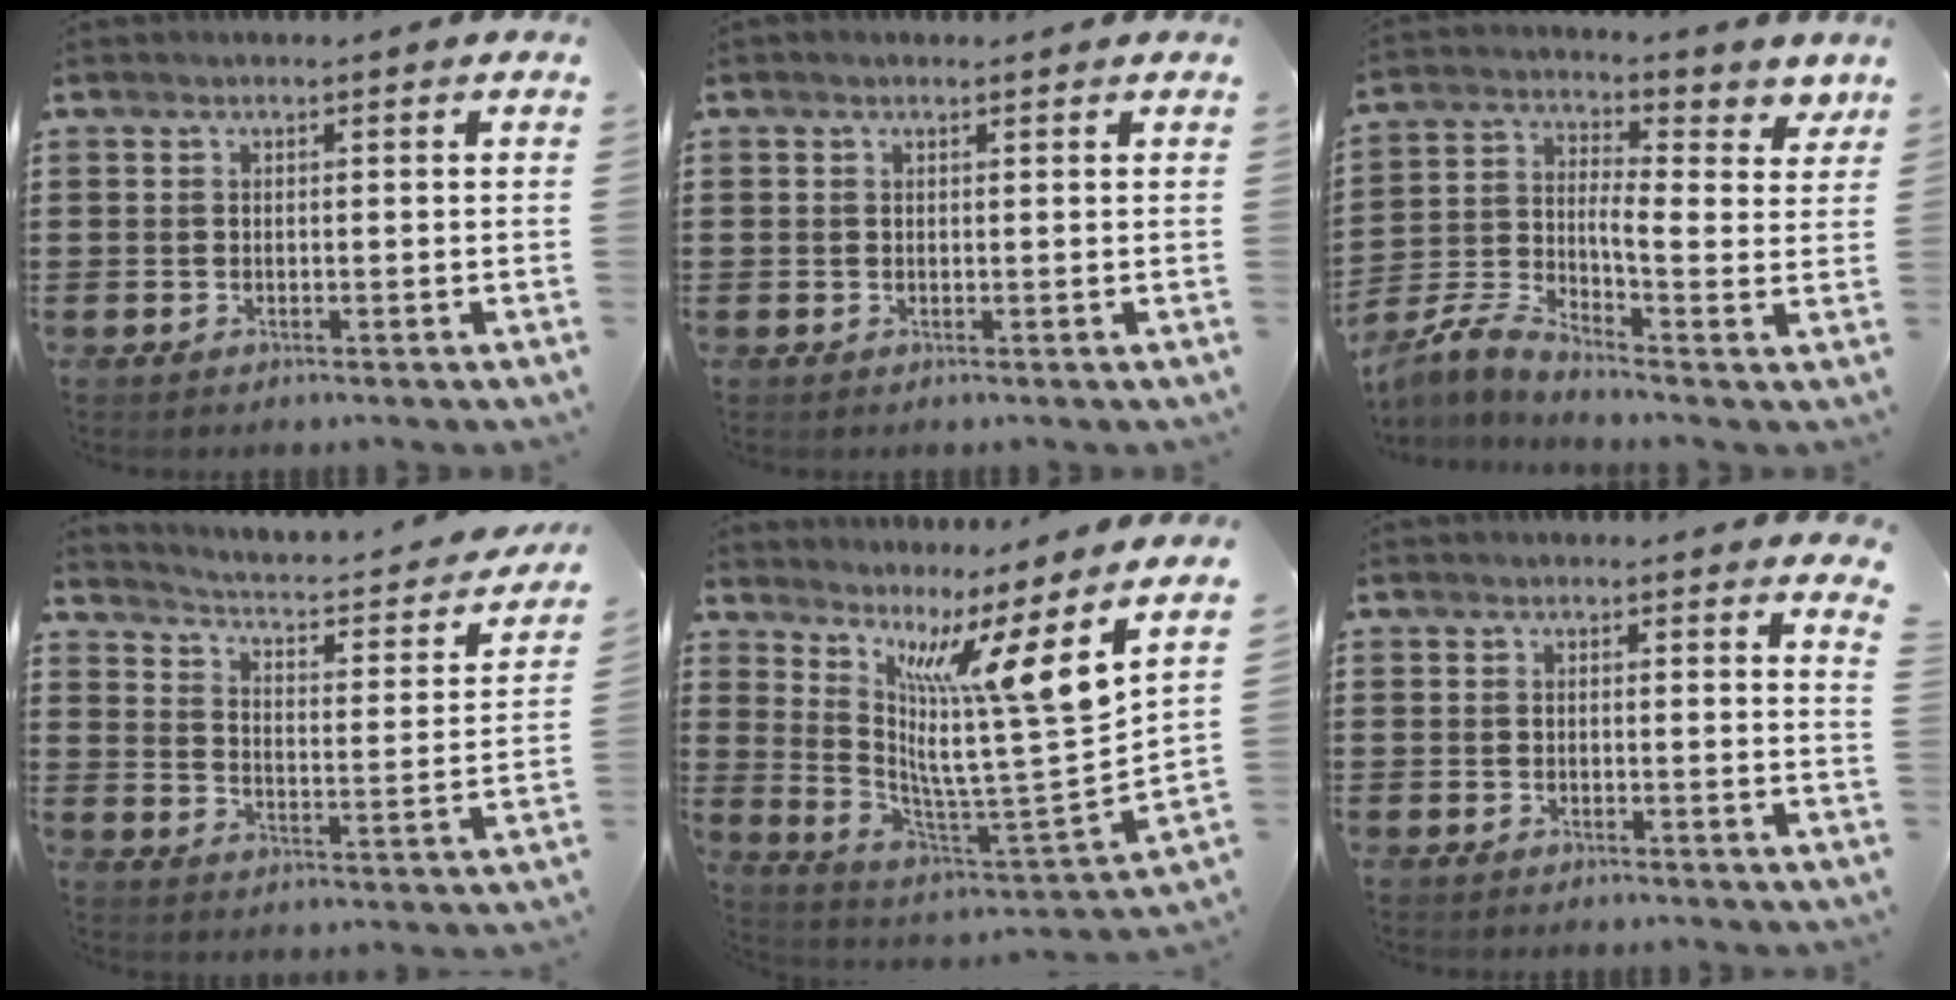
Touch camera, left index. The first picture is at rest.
{"total": 0.6, "force": [0.3, 0.5, 0.1], "torque": [-0.003, 0.004, 0.006]}
{"total": 3.8, "force": [-0.2, 1.8, 3.4], "torque": [-0.085, -0.027, -0.016]}
{"total": 2.7, "force": [2.1, 0.3, 1.6], "torque": [-0.049, -0.028, 0.023]}
{"total": 11.7, "force": [6.6, -0.8, 9.6], "torque": [-0.184, -0.076, 0.088]}
{"total": 1.2, "force": [1.0, -0.1, 0.6], "torque": [-0.007, -0.005, 0.018]}